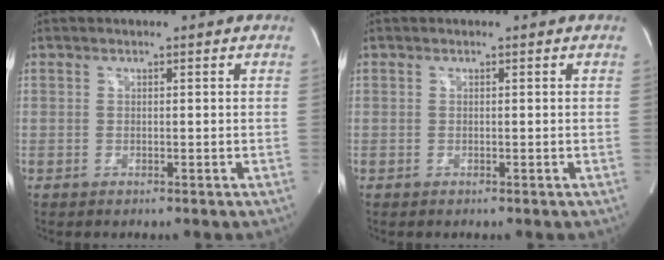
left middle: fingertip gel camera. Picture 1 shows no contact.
{"total": 0.0}